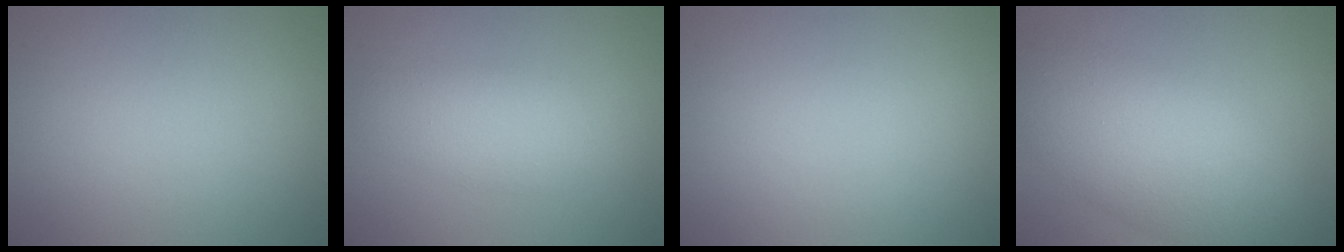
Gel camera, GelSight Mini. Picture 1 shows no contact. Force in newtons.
{"total": 3.3, "press": 3.3, "slide": 0.1}
{"total": 0.0}
{"total": 7.5, "press": 7.5, "slide": 0.2}